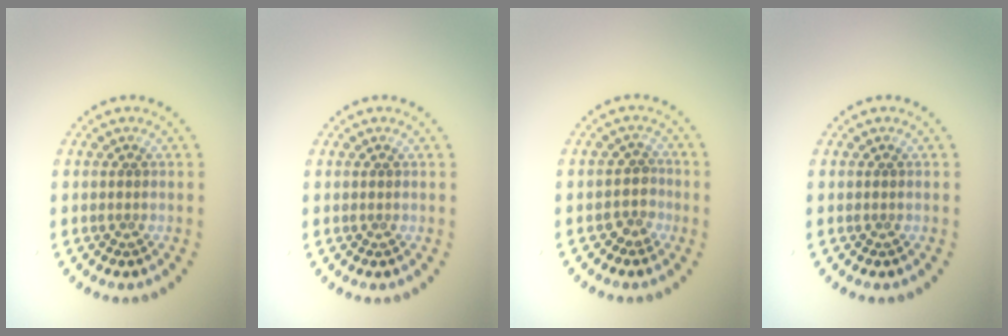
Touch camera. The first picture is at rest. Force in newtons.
{"total": 0.0}
{"total": 1.9, "press": 1.5, "slide": 1.2}
{"total": 0.0}